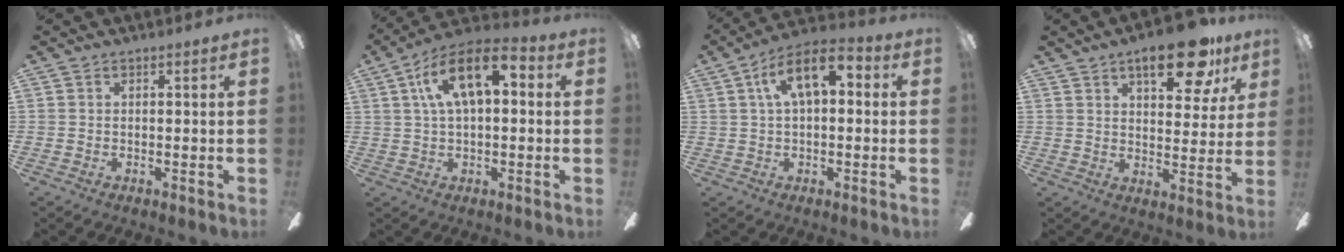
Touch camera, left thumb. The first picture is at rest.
{"total": 14.2, "force": [4.9, 7.2, 11.2], "torque": [-0.196, 0.007, 0.087]}
{"total": 11.3, "force": [3.8, 5.7, 9.0], "torque": [-0.140, 0.004, 0.066]}
{"total": 15.6, "force": [9.2, 6.5, 10.8], "torque": [-0.135, -0.038, 0.145]}